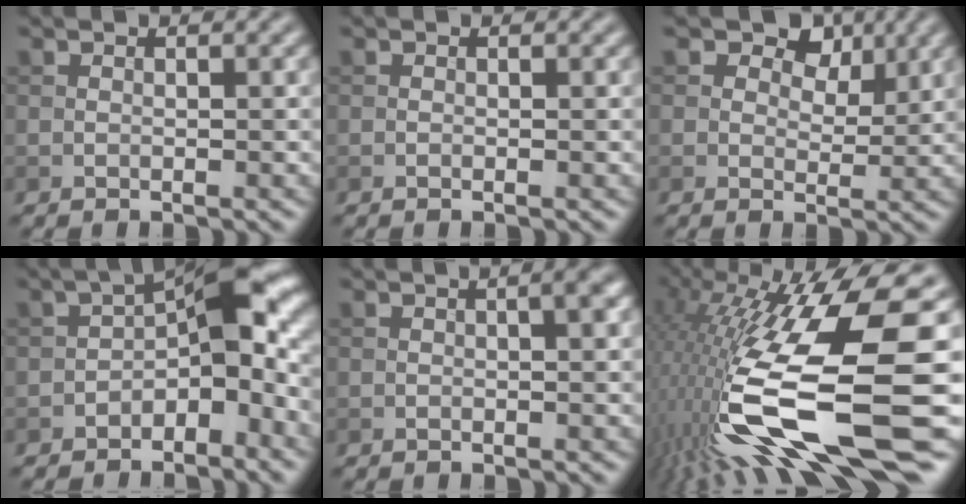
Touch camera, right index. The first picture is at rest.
{"total": 0.0}
{"total": 4.4, "force": [2.3, 2.8, 2.5], "torque": [-0.025, -0.006, 0.027]}
{"total": 7.3, "force": [-2.2, 3.5, 6.1], "torque": [-0.074, 0.025, -0.053]}
{"total": 1.9, "force": [0.3, 0.3, 1.9], "torque": [-0.026, 0.004, 0.002]}
{"total": 17.3, "force": [-4.6, 3.7, 16.2], "torque": [-0.315, 0.001, -0.073]}